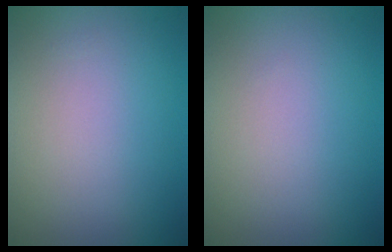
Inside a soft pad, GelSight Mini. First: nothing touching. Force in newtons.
{"total": 0.0}